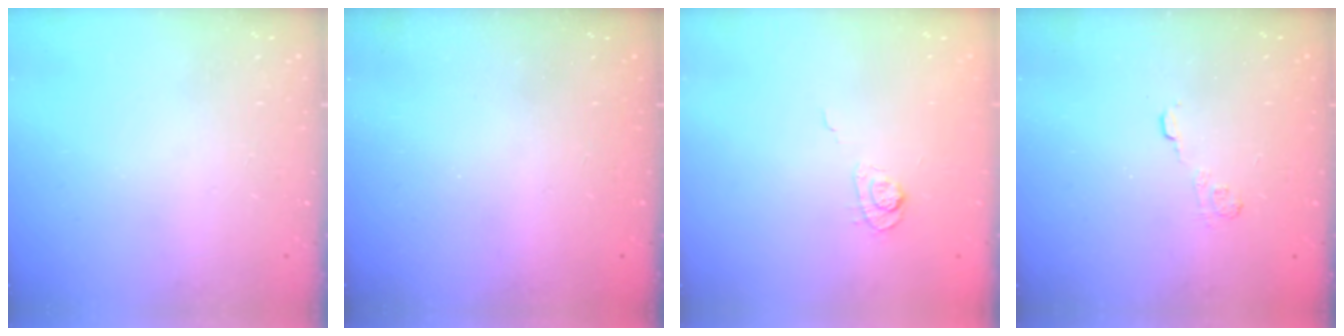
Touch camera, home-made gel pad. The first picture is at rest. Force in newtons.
{"total": 2.3, "press": 2.2, "slide": 0.7}
{"total": 3.5, "press": 3.1, "slide": 1.7}
{"total": 3.0, "press": 2.6, "slide": 1.4}